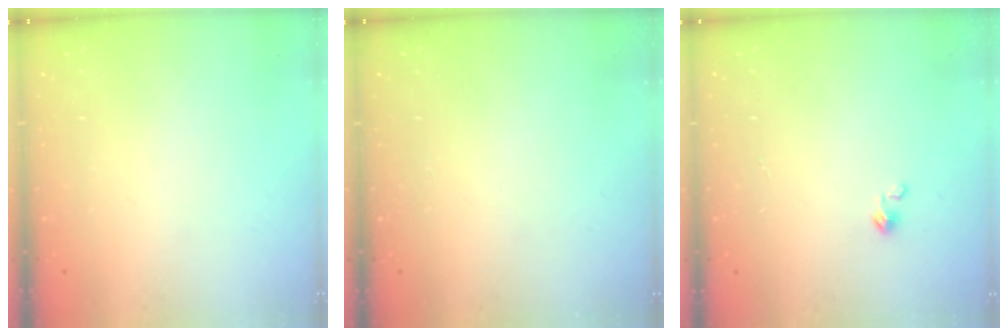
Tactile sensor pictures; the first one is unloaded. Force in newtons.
{"total": 0.0}
{"total": 2.3, "press": 2.2, "slide": 0.3}